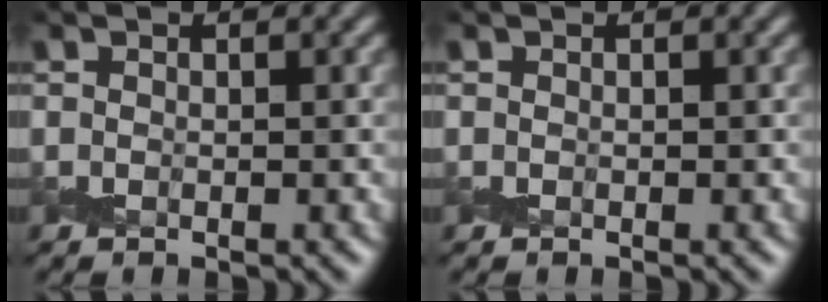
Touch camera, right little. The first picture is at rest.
{"total": 0.0}